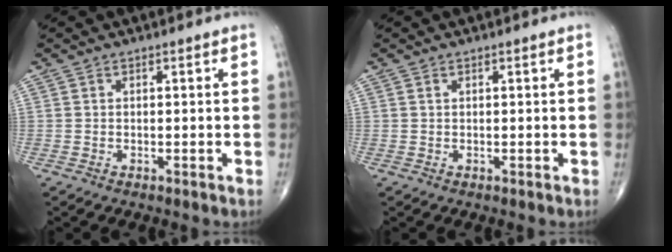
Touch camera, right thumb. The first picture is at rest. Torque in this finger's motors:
{"motor_torque": [0.01, 0.01, 0.10, 0.41, -0.01]}